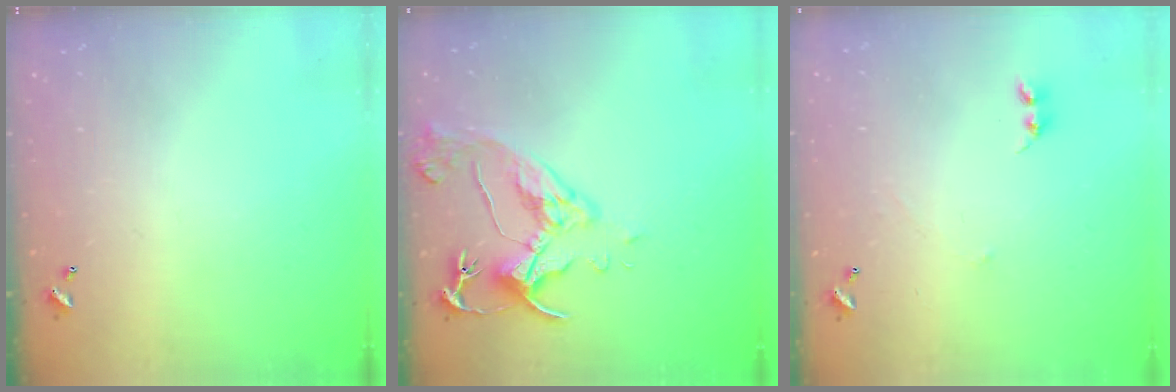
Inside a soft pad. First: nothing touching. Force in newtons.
{"total": 6.6, "press": 6.5, "slide": 1.2}
{"total": 2.3, "press": 2.3, "slide": 0.3}